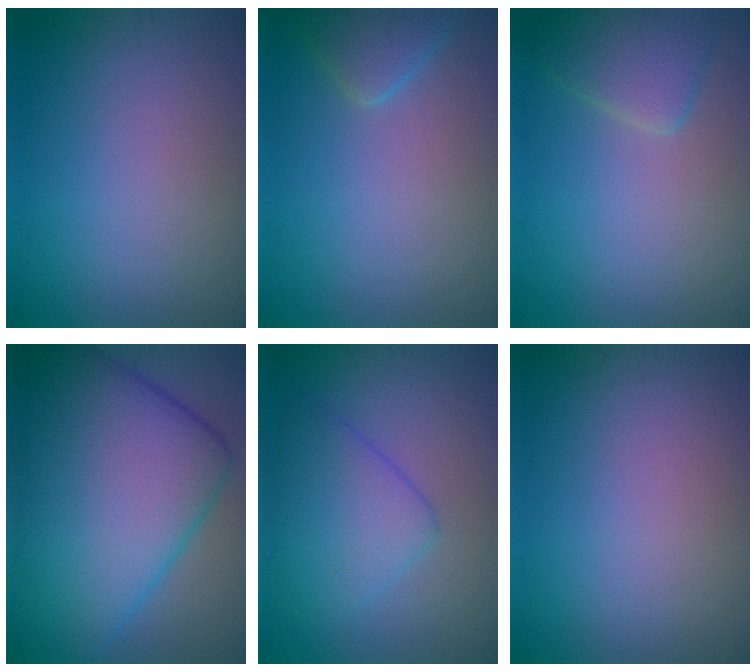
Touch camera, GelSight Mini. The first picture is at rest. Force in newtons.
{"total": 2.5, "press": 2.4, "slide": 0.2}
{"total": 3.2, "press": 3.2, "slide": 0.3}
{"total": 18.5, "press": 18.5, "slide": 0.0}
{"total": 5.0, "press": 5.0, "slide": 0.1}
{"total": 0.0}